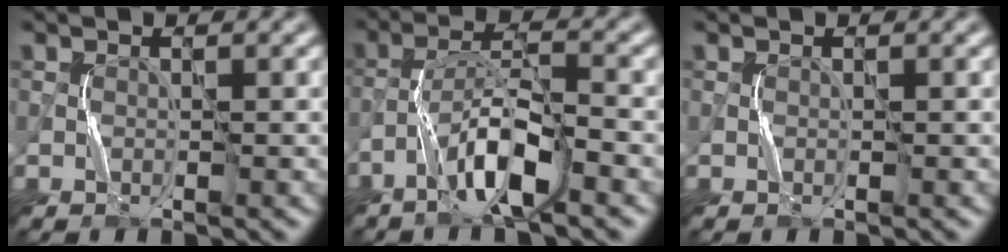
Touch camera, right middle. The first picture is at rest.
{"total": 5.6, "force": [-3.3, 0.8, 4.5], "torque": [-0.084, 0.016, -0.063]}
{"total": 0.0}